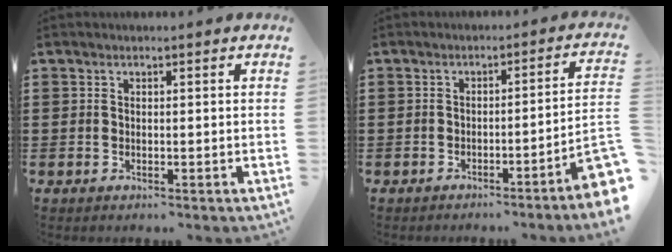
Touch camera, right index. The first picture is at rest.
{"total": 3.8, "force": [-2.4, -0.4, 2.8], "torque": [-0.047, -0.014, -0.046]}